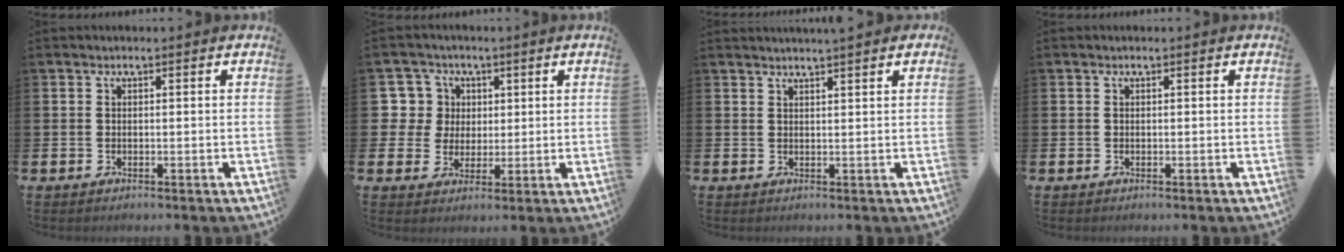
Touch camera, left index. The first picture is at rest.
{"total": 6.1, "force": [2.4, 5.5, 0.7], "torque": [-0.030, 0.006, 0.042]}
{"total": 1.9, "force": [1.9, -0.3, 0.2], "torque": [0.002, -0.009, 0.032]}
{"total": 0.0}